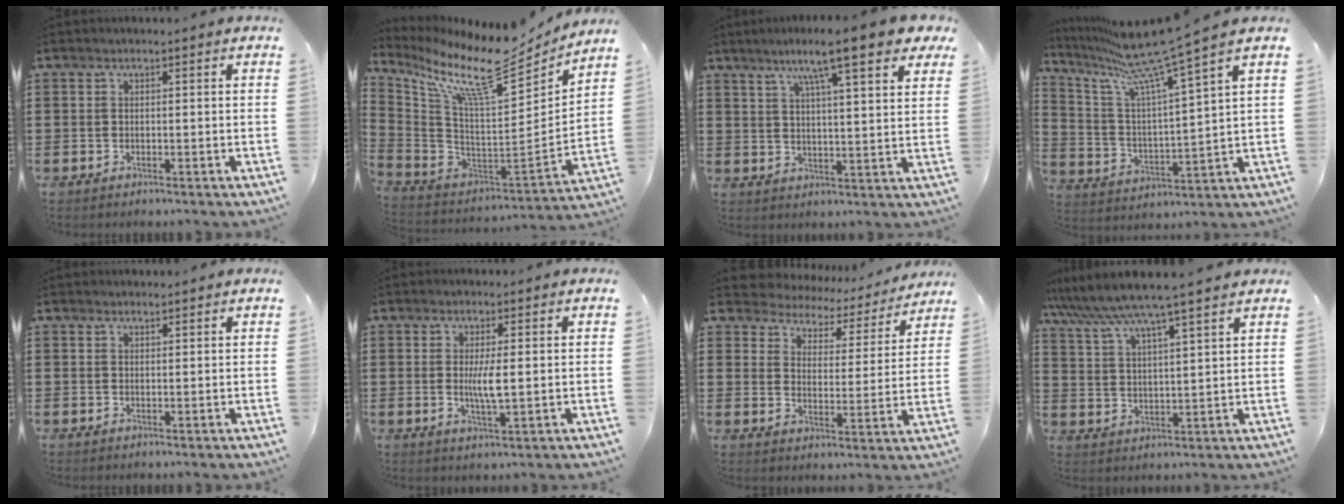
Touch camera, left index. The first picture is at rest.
{"total": 13.7, "force": [10.7, 2.0, 8.4], "torque": [-0.189, -0.081, 0.178]}
{"total": 10.2, "force": [7.2, 0.9, 7.2], "torque": [-0.137, -0.020, 0.115]}
{"total": 11.4, "force": [9.0, -0.5, 7.0], "torque": [-0.168, -0.050, 0.149]}
{"total": 0.9, "force": [0.9, 0.2, 0.0], "torque": [-0.003, 0.000, 0.018]}
{"total": 4.2, "force": [0.3, 0.7, 4.2], "torque": [-0.078, -0.002, 0.004]}
{"total": 3.4, "force": [3.3, 0.8, -0.2], "torque": [-0.023, -0.027, 0.048]}
{"total": 6.4, "force": [5.7, -0.5, 2.8], "torque": [-0.077, -0.034, 0.095]}